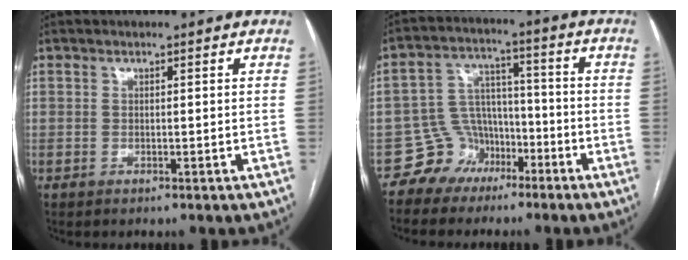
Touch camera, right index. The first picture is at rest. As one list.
[{"total": 7.2, "force": [-4.7, 5.5, 0.1], "torque": [0.008, 0.034, -0.076]}]